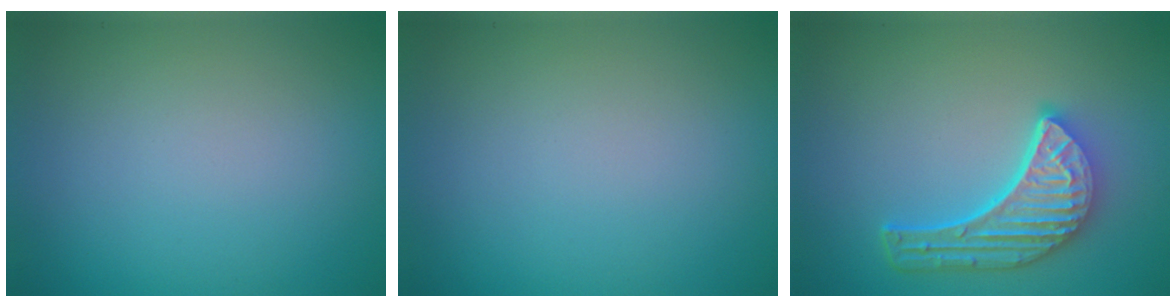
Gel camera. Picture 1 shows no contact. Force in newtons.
{"total": 0.0}
{"total": 6.1, "press": 4.5, "slide": 4.1}